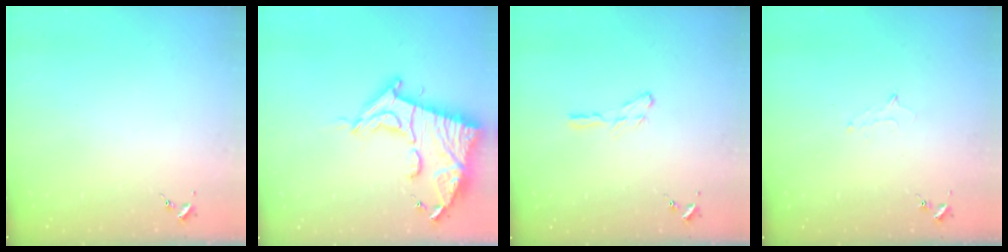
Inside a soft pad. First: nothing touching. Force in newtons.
{"total": 19.3, "press": 19.3, "slide": 1.6}
{"total": 4.3, "press": 4.3, "slide": 0.5}
{"total": 5.8, "press": 5.7, "slide": 0.6}